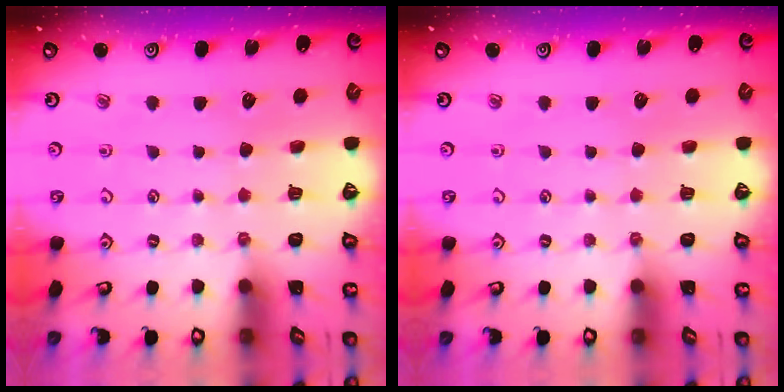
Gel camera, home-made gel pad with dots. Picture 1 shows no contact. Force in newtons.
{"total": 0.0}